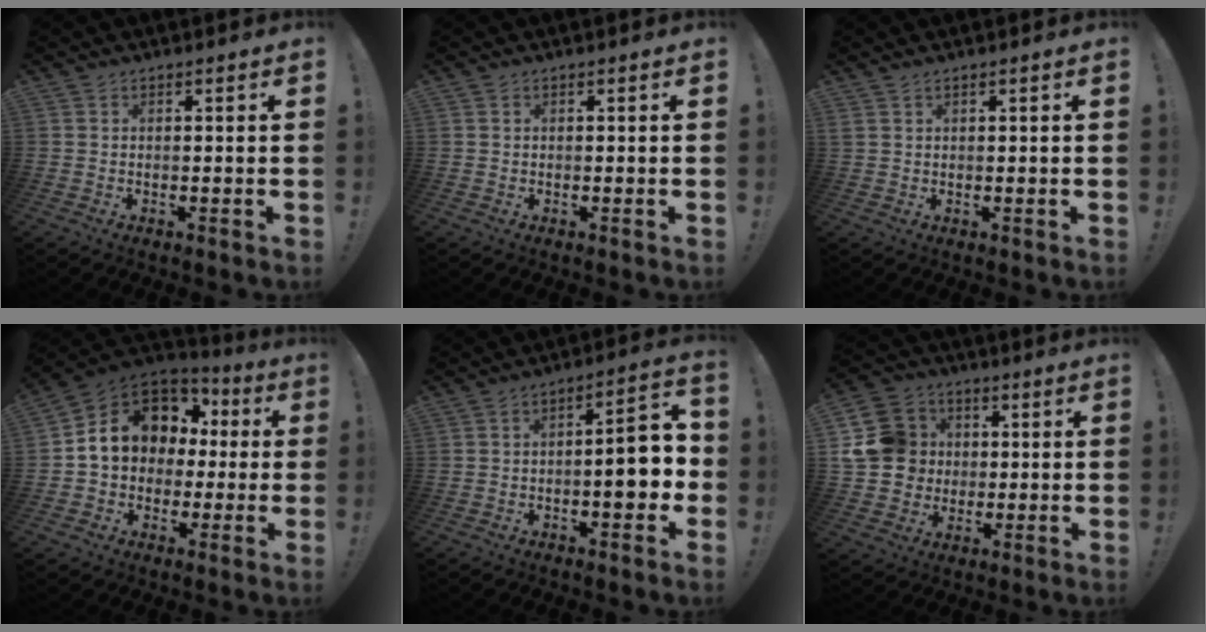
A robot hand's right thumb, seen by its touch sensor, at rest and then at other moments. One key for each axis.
{"total": 0.0}
{"total": 1.2, "fx": 0.9, "fy": 0.2, "fz": 0.8, "tx": -0.017, "ty": -0.001, "tz": 0.018}
{"total": 13.5, "fx": 3.2, "fy": 11.1, "fz": 7.0, "tx": -0.107, "ty": -0.005, "tz": 0.070}
{"total": 10.4, "fx": -2.4, "fy": 3.6, "fz": 9.5, "tx": -0.127, "ty": 0.012, "tz": -0.044}
{"total": 15.0, "fx": 1.8, "fy": 13.6, "fz": 6.0, "tx": -0.098, "ty": 0.005, "tz": 0.047}